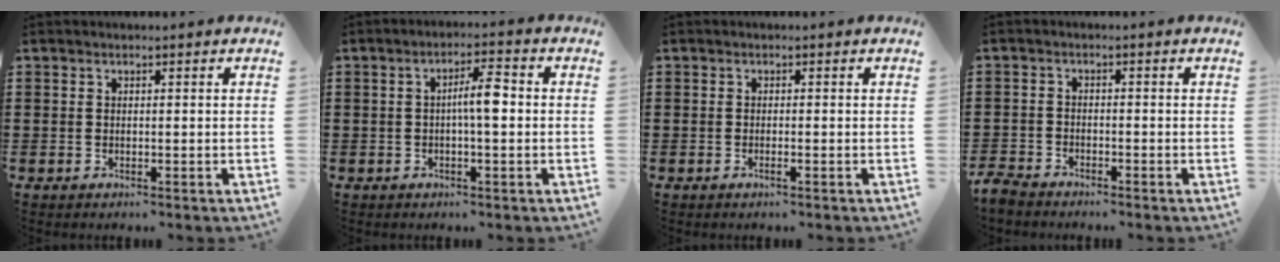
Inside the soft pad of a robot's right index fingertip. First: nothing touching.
{"total": 4.9, "force": [-0.2, 0.9, 4.8], "torque": [-0.086, 0.008, -0.007]}
{"total": 0.7, "force": [-0.3, 0.0, 0.6], "torque": [-0.011, -0.003, -0.006]}
{"total": 2.6, "force": [-2.6, 0.5, 0.3], "torque": [-0.015, 0.001, -0.057]}